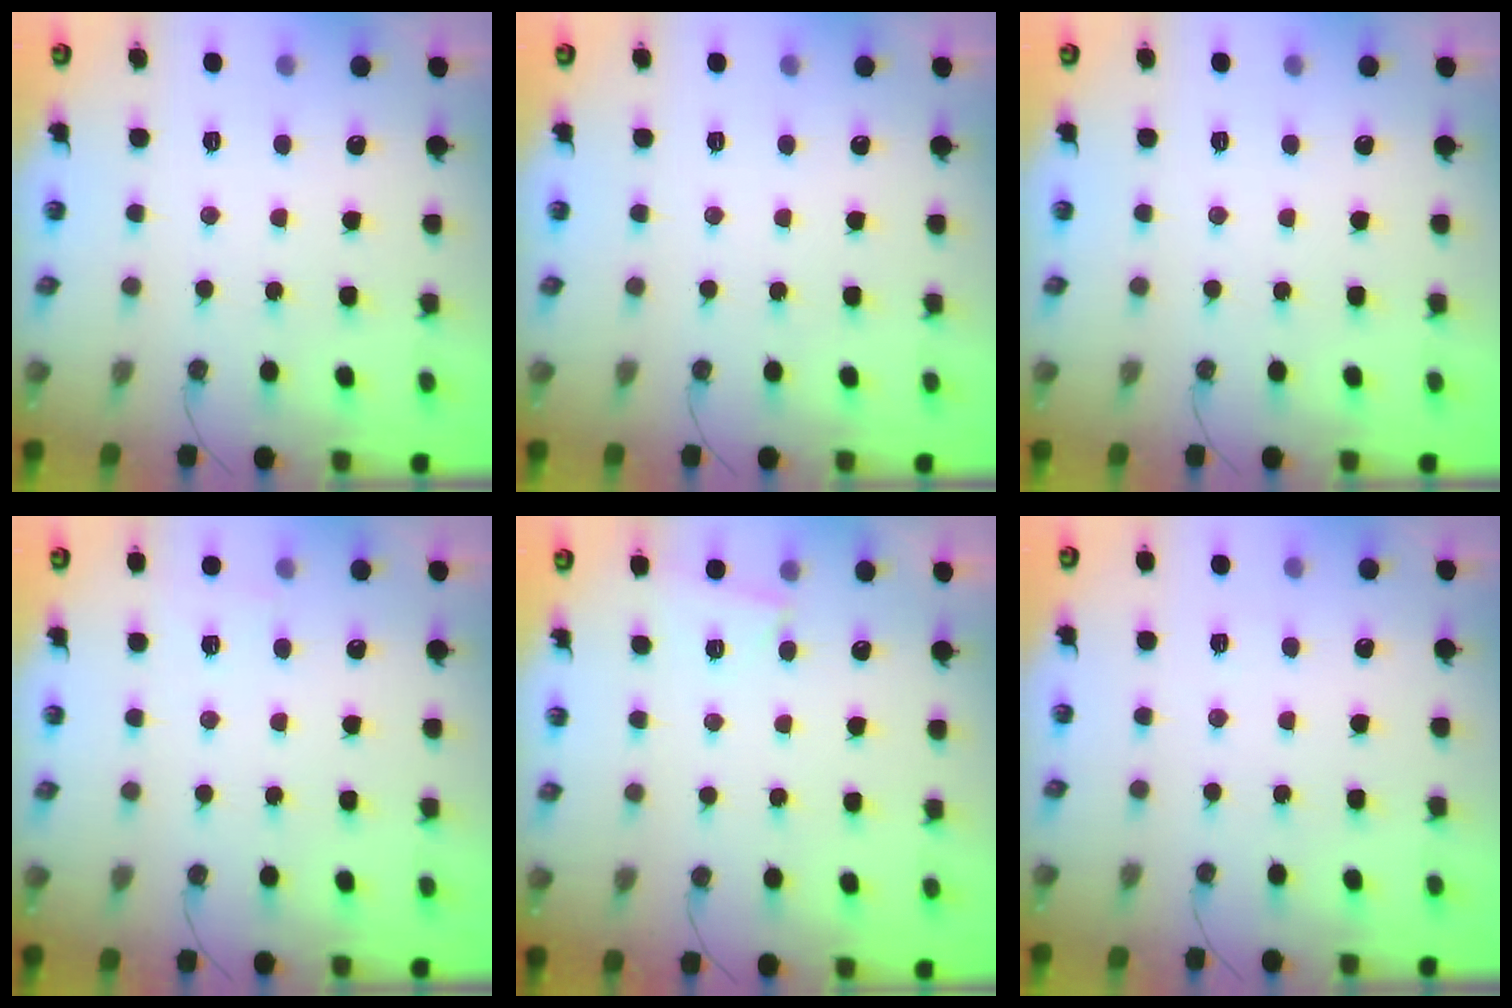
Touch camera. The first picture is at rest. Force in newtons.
{"total": 0.0}
{"total": 0.0}
{"total": 3.5, "press": 3.5, "slide": 0.4}
{"total": 2.7, "press": 2.4, "slide": 1.2}
{"total": 2.7, "press": 1.5, "slide": 2.3}